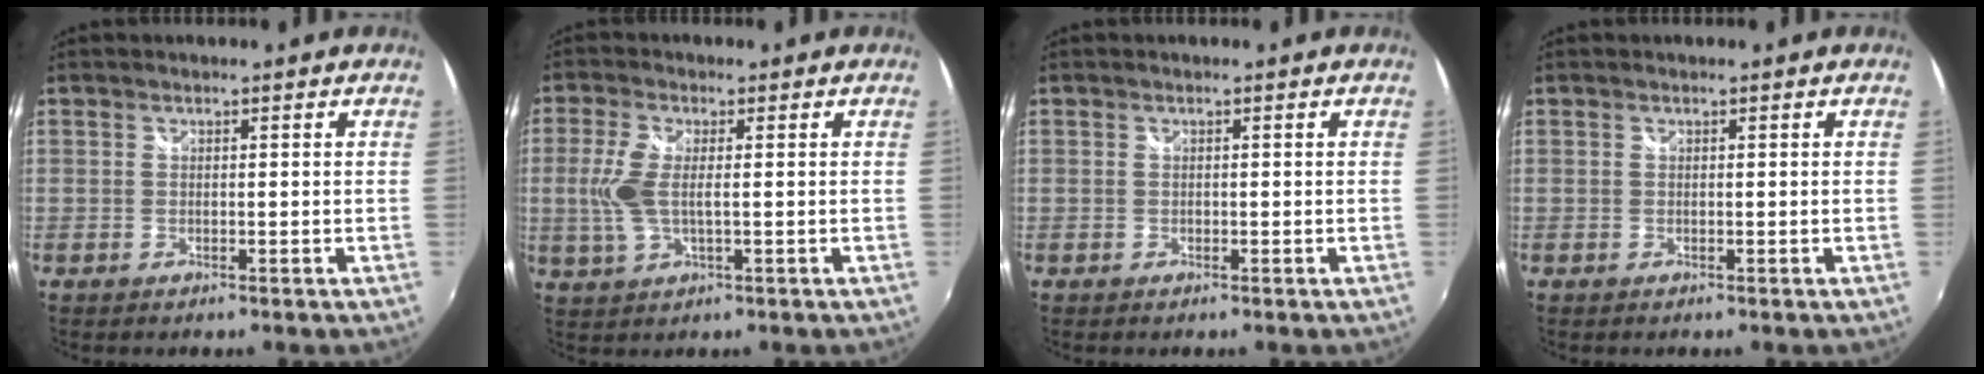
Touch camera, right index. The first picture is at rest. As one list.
[{"total": 6.8, "force": [0.0, 2.5, 6.3], "torque": [-0.140, -0.002, 0.001]}, {"total": 0.0}, {"total": 0.0}]